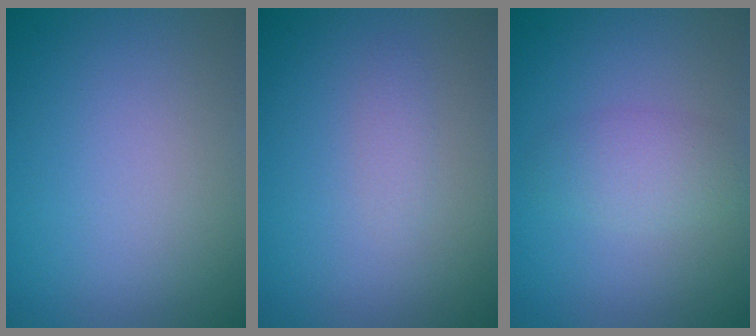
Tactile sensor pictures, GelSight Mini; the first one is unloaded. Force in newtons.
{"total": 0.8, "press": 0.8, "slide": 0.0}
{"total": 2.4, "press": 2.4, "slide": 0.1}